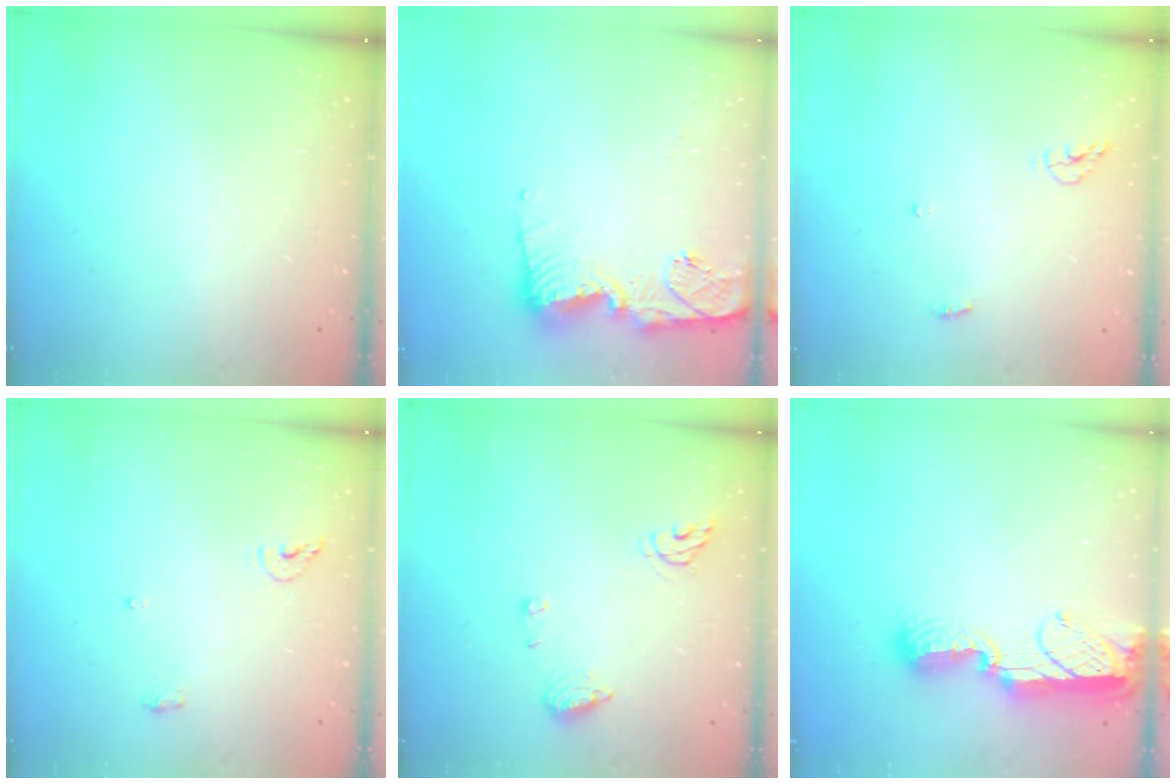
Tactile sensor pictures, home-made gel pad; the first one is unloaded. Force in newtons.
{"total": 13.5, "press": 13.4, "slide": 1.3}
{"total": 4.7, "press": 4.7, "slide": 0.2}
{"total": 6.1, "press": 5.9, "slide": 1.4}
{"total": 8.9, "press": 8.8, "slide": 1.1}
{"total": 12.4, "press": 12.3, "slide": 1.2}